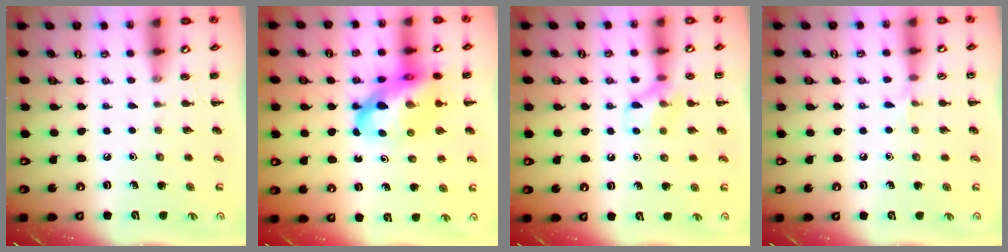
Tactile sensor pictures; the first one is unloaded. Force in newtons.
{"total": 18.0, "press": 17.5, "slide": 4.3}
{"total": 9.6, "press": 9.5, "slide": 1.2}
{"total": 4.5, "press": 4.2, "slide": 1.5}